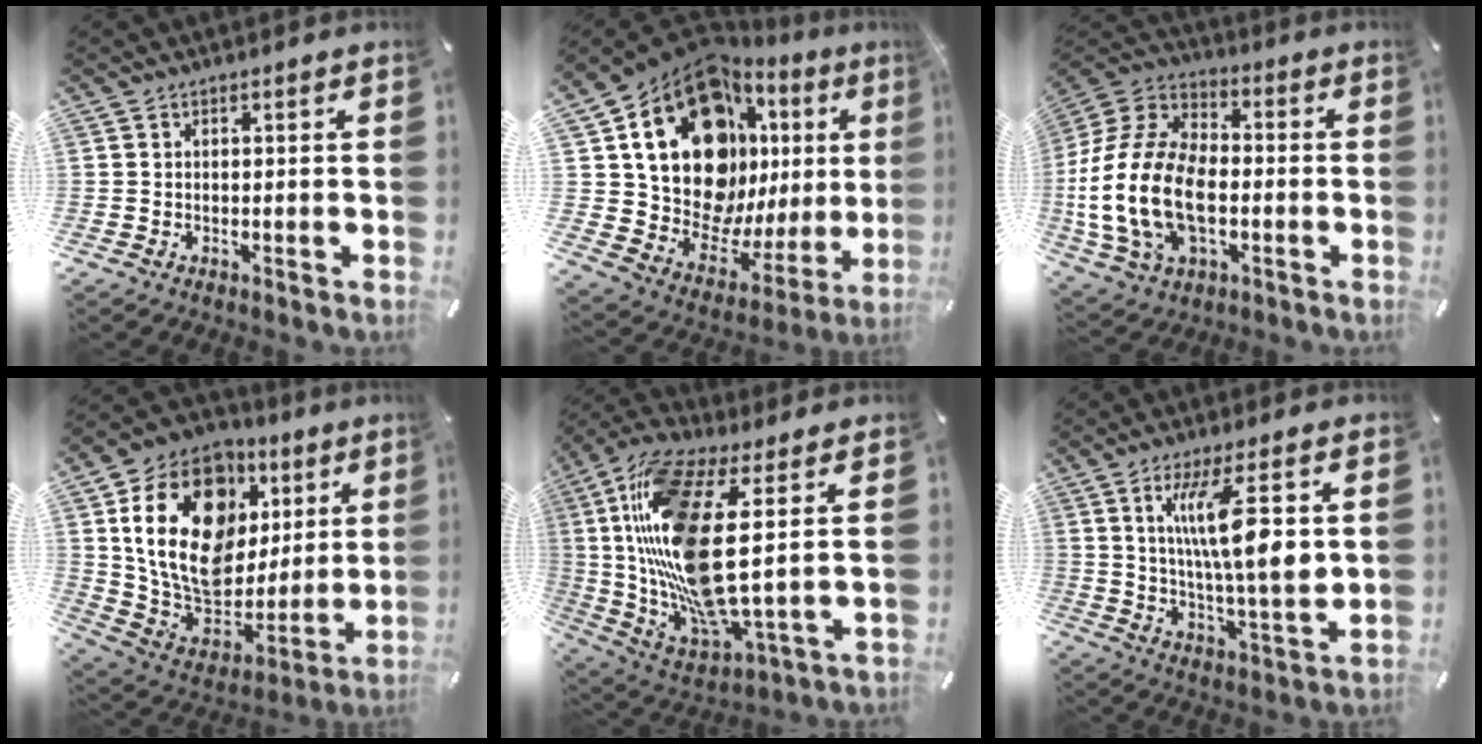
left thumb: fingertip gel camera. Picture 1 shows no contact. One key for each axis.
{"total": 24.1, "fx": 9.8, "fy": 15.4, "fz": 15.7, "tx": -0.280, "ty": -0.076, "tz": 0.183}
{"total": 20.0, "fx": -4.8, "fy": 13.4, "fz": 14.1, "tx": -0.311, "ty": 0.023, "tz": -0.084}
{"total": 23.7, "fx": 7.2, "fy": 17.3, "fz": 14.4, "tx": -0.273, "ty": -0.034, "tz": 0.128}
{"total": 21.2, "fx": 4.6, "fy": 6.3, "fz": 19.8, "tx": -0.444, "ty": -0.042, "tz": 0.067}
{"total": 15.0, "fx": 4.7, "fy": 3.2, "fz": 13.9, "tx": -0.254, "ty": -0.009, "tz": 0.070}